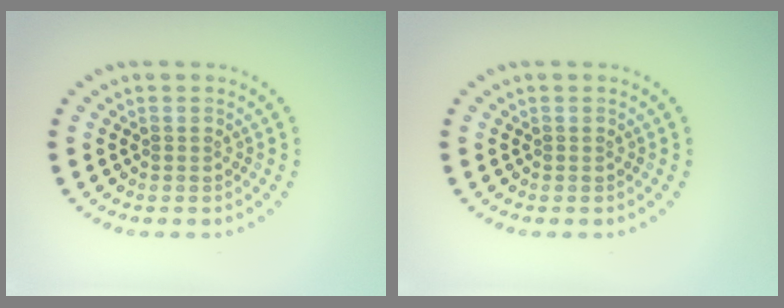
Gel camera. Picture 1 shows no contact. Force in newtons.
{"total": 0.0}